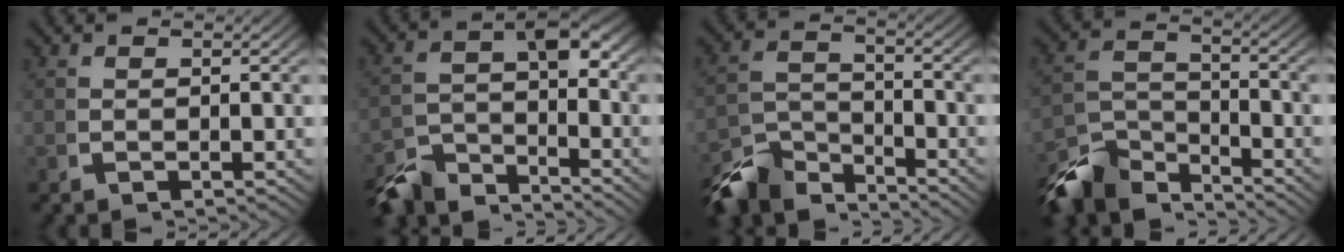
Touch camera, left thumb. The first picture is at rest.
{"total": 7.8, "force": [-4.0, 3.9, 5.4], "torque": [-0.070, -0.024, -0.069]}
{"total": 7.6, "force": [-5.6, 3.6, 3.6], "torque": [-0.053, -0.030, -0.093]}
{"total": 8.2, "force": [-5.7, 4.2, 4.3], "torque": [-0.069, -0.034, -0.091]}